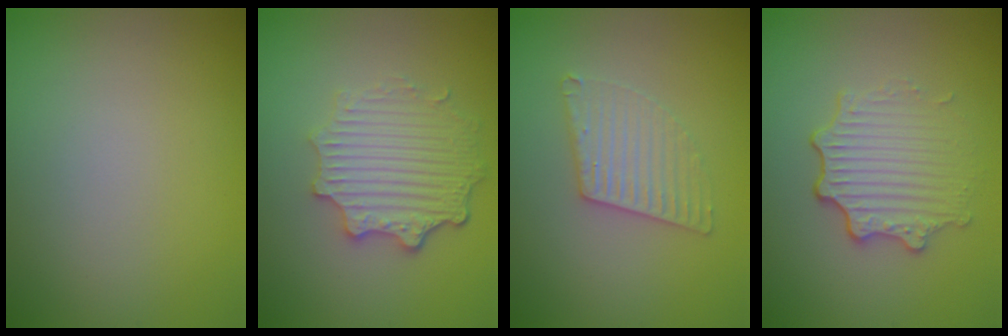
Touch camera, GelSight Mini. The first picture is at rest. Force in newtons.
{"total": 4.6, "press": 3.6, "slide": 2.8}
{"total": 2.8, "press": 2.8, "slide": 0.3}
{"total": 3.4, "press": 2.7, "slide": 2.1}